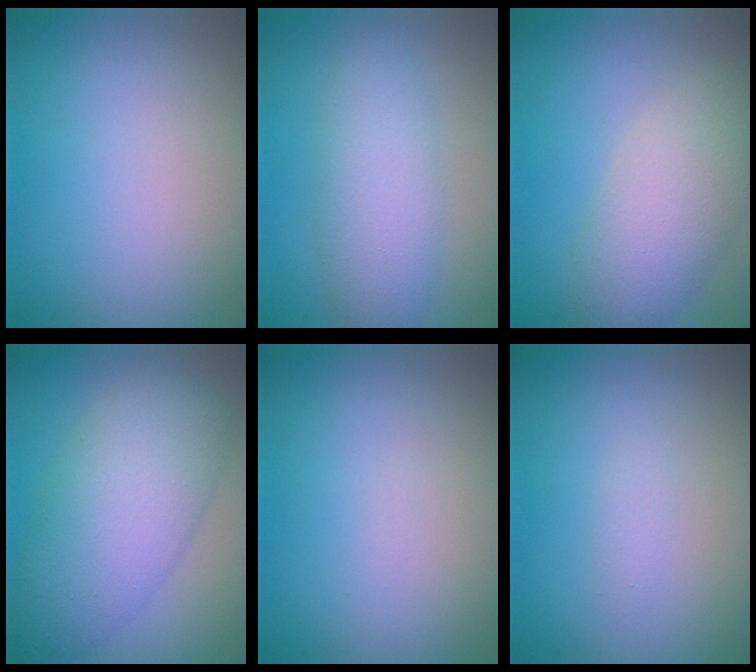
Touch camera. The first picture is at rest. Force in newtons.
{"total": 4.3, "press": 4.3, "slide": 0.1}
{"total": 5.1, "press": 5.1, "slide": 0.2}
{"total": 7.4, "press": 7.4, "slide": 0.1}
{"total": 0.0}
{"total": 0.8, "press": 0.8, "slide": 0.0}